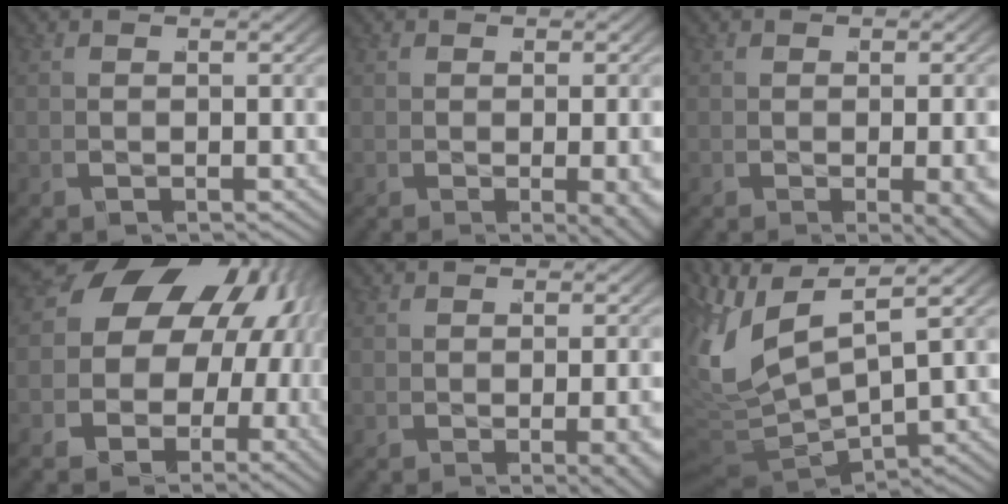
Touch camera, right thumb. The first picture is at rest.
{"total": 2.1, "force": [-0.5, 0.4, 2.0], "torque": [-0.027, -0.012, -0.001]}
{"total": 2.4, "force": [-0.6, 0.5, 2.3], "torque": [-0.031, -0.012, -0.002]}
{"total": 16.9, "force": [1.4, 13.8, 9.7], "torque": [-0.200, -0.014, 0.000]}
{"total": 2.3, "force": [-0.8, 0.5, 2.1], "torque": [-0.028, -0.005, -0.008]}
{"total": 13.2, "force": [-0.2, 9.5, 9.2], "torque": [-0.238, -0.055, 0.005]}